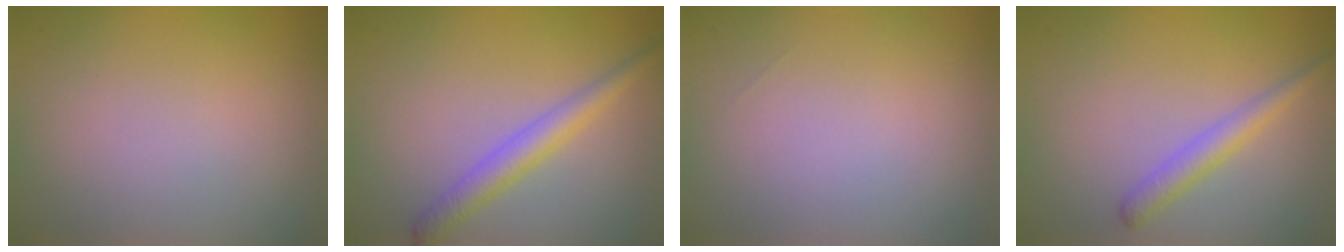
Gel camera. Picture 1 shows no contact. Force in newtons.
{"total": 2.8, "press": 2.8, "slide": 0.1}
{"total": 0.0}
{"total": 2.3, "press": 2.3, "slide": 0.1}